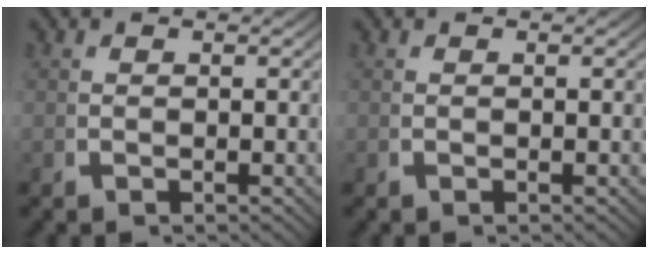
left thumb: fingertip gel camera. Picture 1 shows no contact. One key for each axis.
{"total": 0.0}